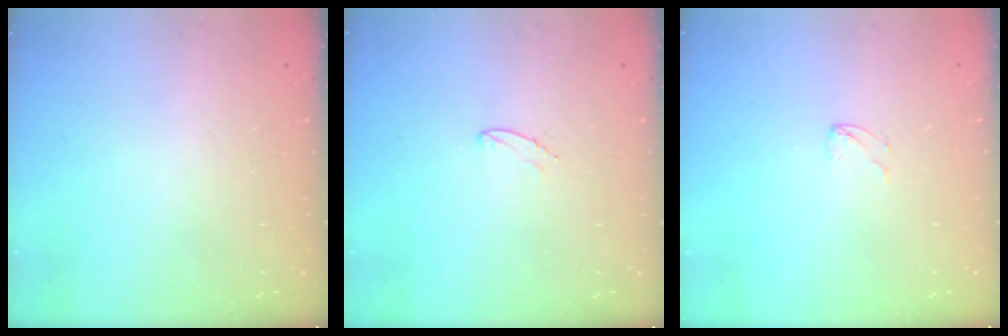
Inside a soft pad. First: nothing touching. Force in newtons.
{"total": 5.0, "press": 5.0, "slide": 0.4}
{"total": 2.9, "press": 2.9, "slide": 0.2}